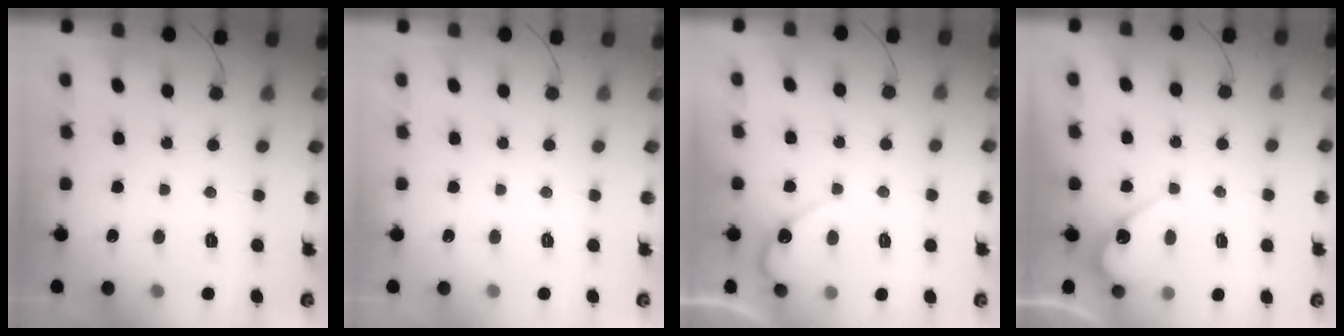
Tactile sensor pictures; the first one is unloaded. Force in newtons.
{"total": 0.0}
{"total": 5.9, "press": 5.9, "slide": 0.4}
{"total": 6.7, "press": 6.7, "slide": 0.3}